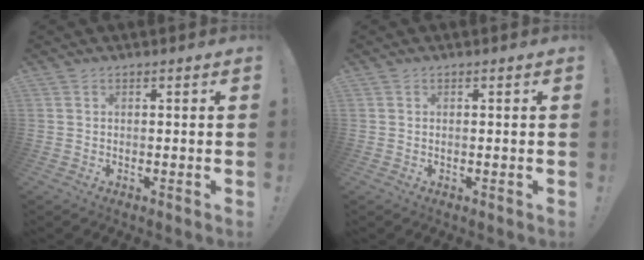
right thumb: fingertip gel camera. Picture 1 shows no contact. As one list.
[{"total": 0.0}]